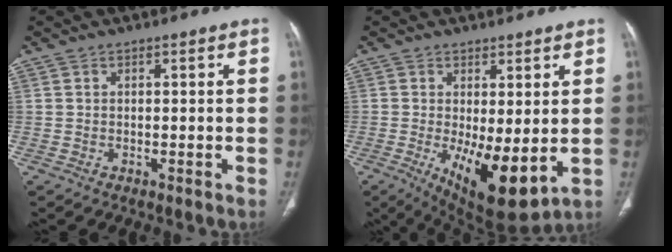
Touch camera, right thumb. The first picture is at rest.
{"total": 11.9, "force": [-1.5, 4.4, 11.0], "torque": [-0.172, -0.029, -0.006]}